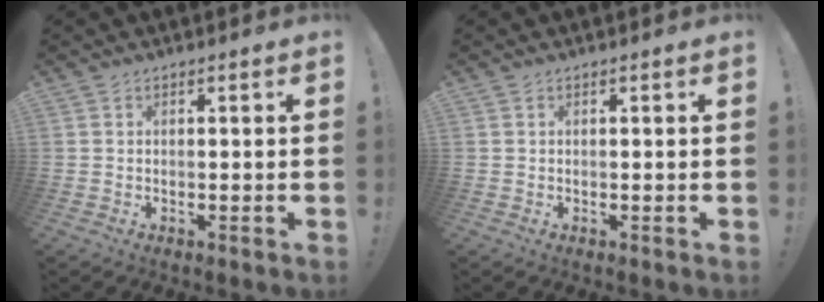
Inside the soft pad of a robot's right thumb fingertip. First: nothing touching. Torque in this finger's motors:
{"motor_torque": [-0.01, -0.21, -0.21, 0.25, -0.06]}